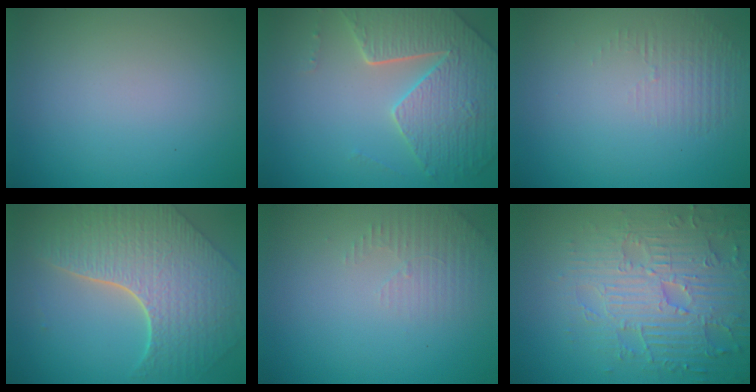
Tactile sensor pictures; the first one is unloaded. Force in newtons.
{"total": 6.3, "press": 5.2, "slide": 3.6}
{"total": 1.4, "press": 0.1, "slide": 1.4}
{"total": 8.4, "press": 6.0, "slide": 5.8}
{"total": 1.9, "press": 1.8, "slide": 0.6}
{"total": 7.0, "press": 5.6, "slide": 4.3}